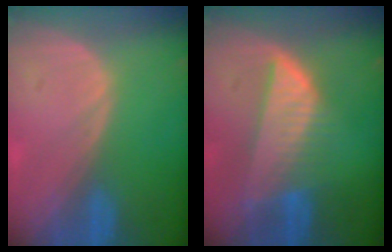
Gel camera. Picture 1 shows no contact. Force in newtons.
{"total": 7.9, "press": 7.0, "slide": 3.7}